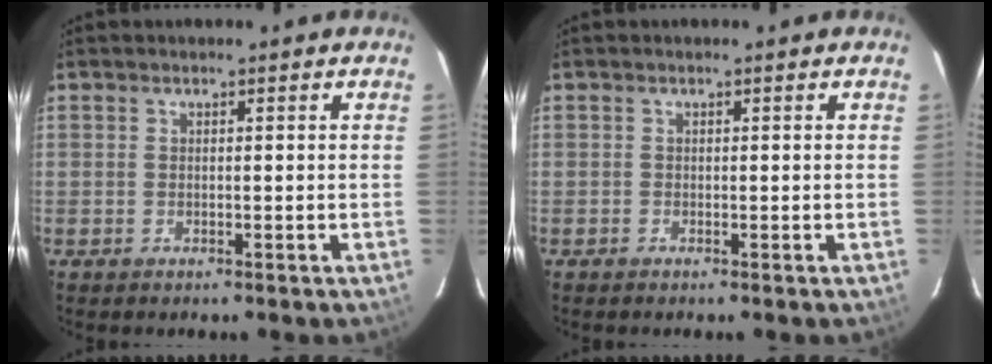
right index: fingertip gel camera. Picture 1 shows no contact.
{"total": 0.0}